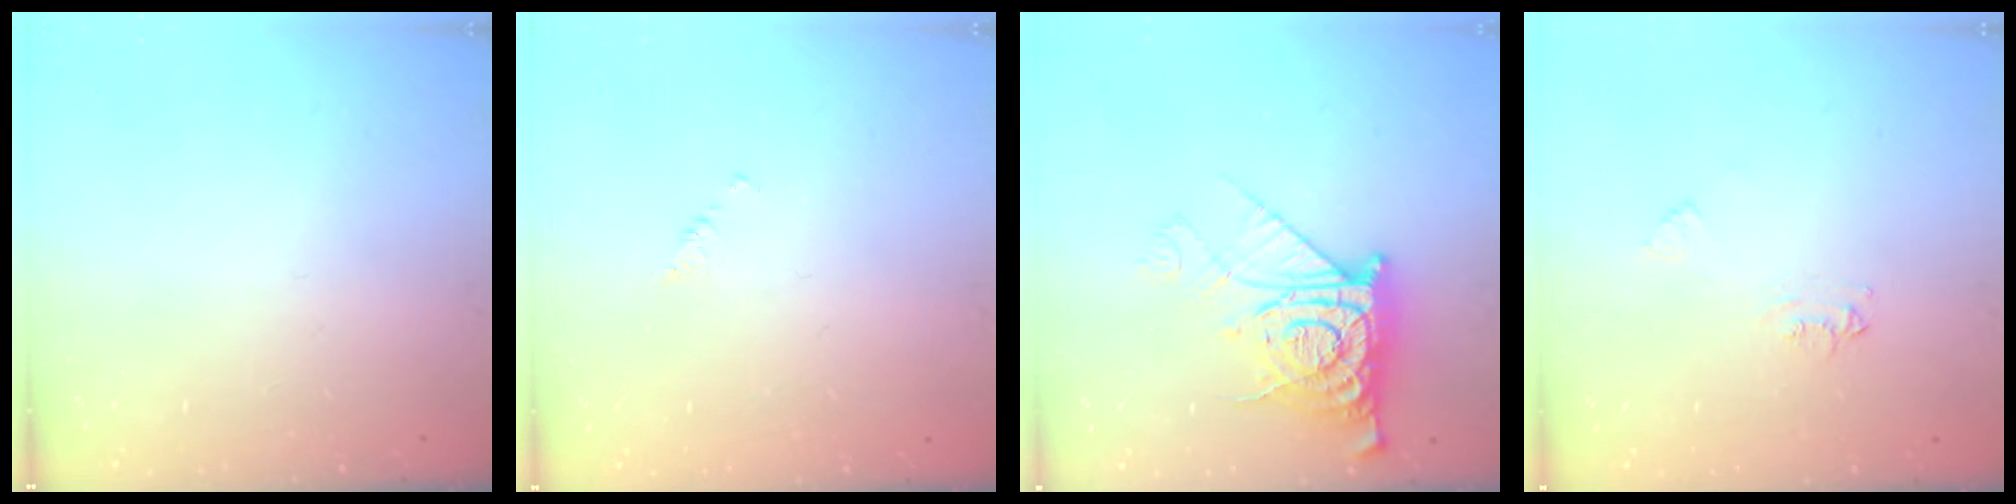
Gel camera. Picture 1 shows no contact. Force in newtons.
{"total": 1.2, "press": 1.2, "slide": 0.2}
{"total": 11.7, "press": 11.6, "slide": 1.4}
{"total": 5.0, "press": 5.0, "slide": 0.6}